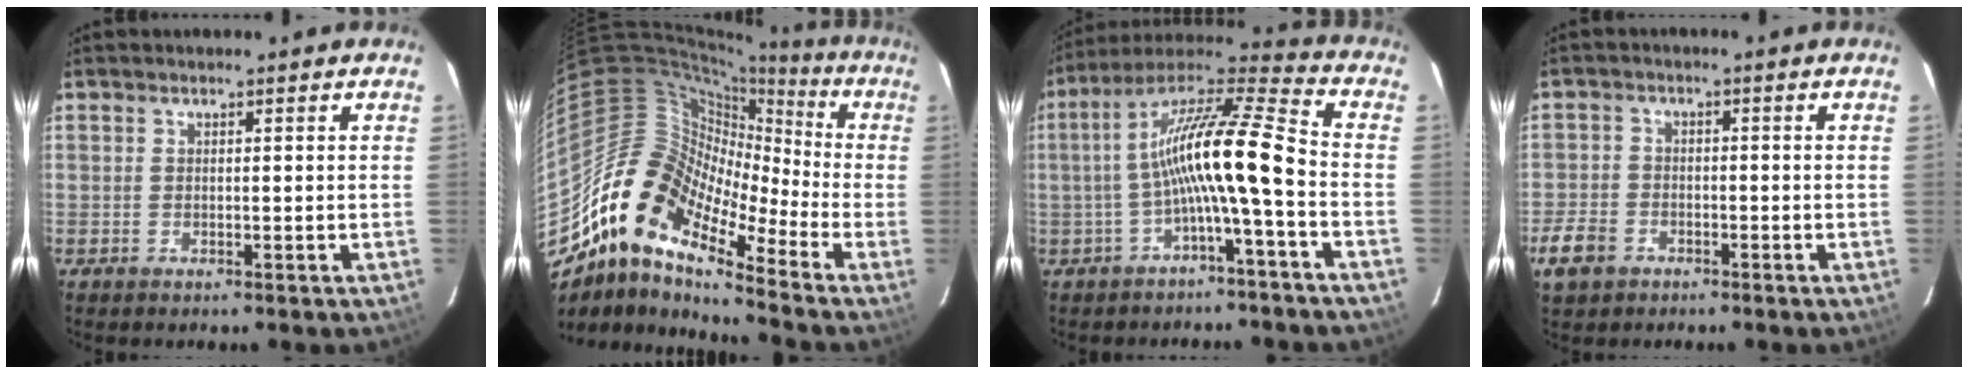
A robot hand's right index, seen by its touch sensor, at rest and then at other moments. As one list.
[{"total": 14.8, "force": [-9.5, 5.8, 9.8], "torque": [-0.141, 0.003, -0.200]}, {"total": 14.4, "force": [-3.2, 0.8, 14.0], "torque": [-0.264, 0.019, -0.064]}, {"total": 6.3, "force": [-3.6, 4.6, 2.4], "torque": [-0.067, 0.012, -0.062]}]